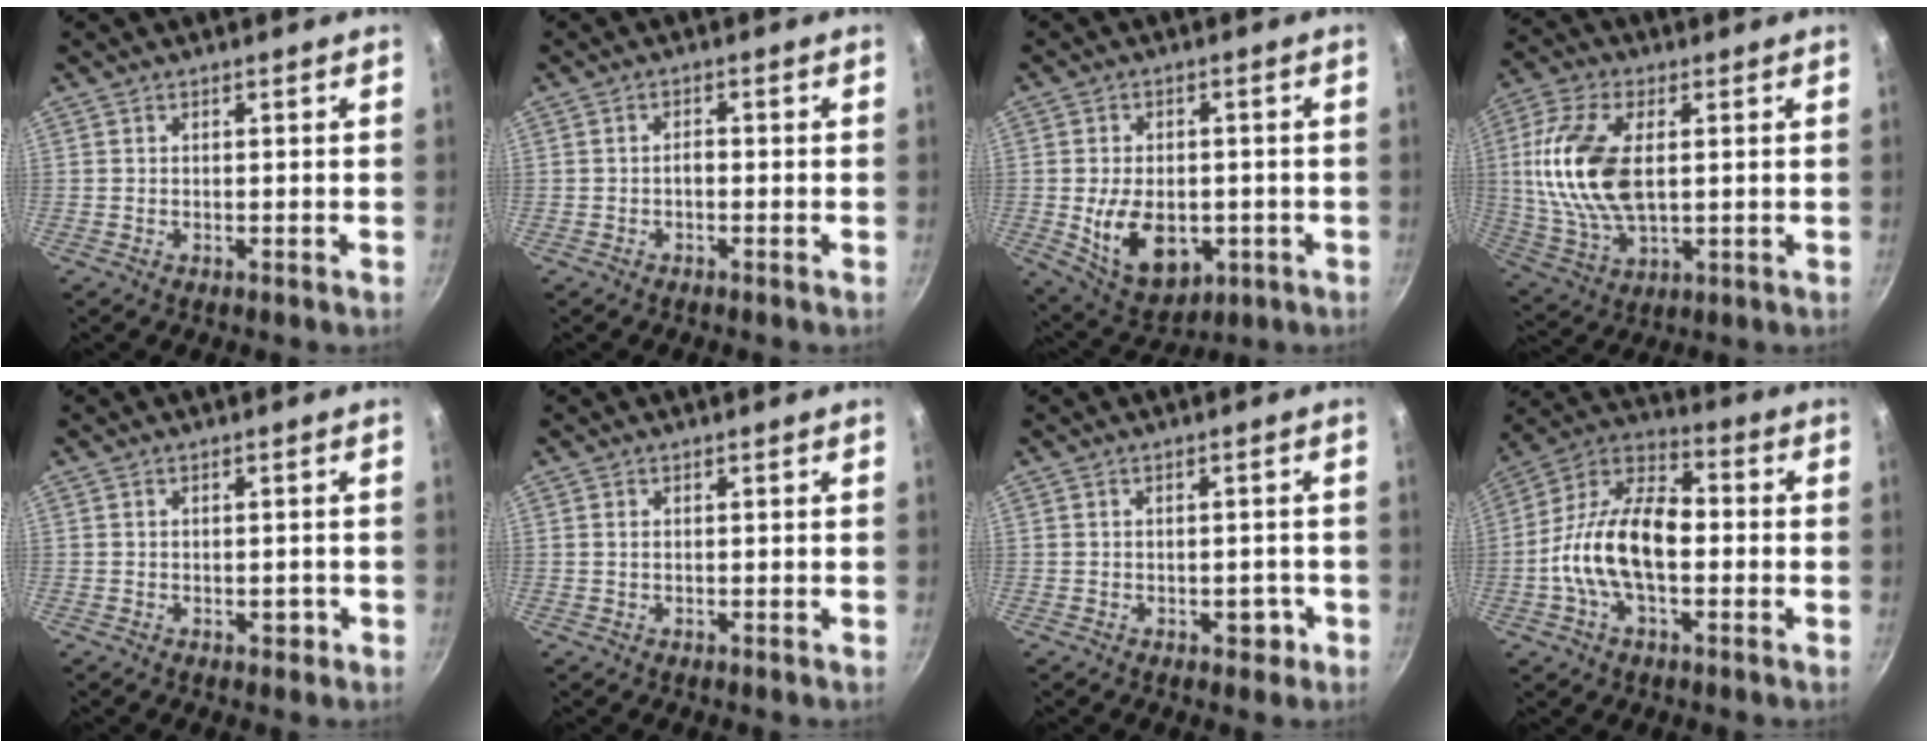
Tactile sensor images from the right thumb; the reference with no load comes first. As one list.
[{"total": 1.4, "force": [-0.5, 0.8, 1.1], "torque": [-0.012, 0.004, -0.010]}, {"total": 13.1, "force": [-2.8, 8.6, 9.4], "torque": [-0.133, 0.000, -0.022]}, {"total": 17.1, "force": [2.1, 9.0, 14.4], "torque": [-0.306, -0.007, 0.044]}, {"total": 1.5, "force": [-0.6, 1.0, 0.9], "torque": [-0.002, 0.003, -0.009]}, {"total": 0.0}, {"total": 2.6, "force": [-1.2, 1.7, 1.6], "torque": [-0.004, 0.010, -0.014]}, {"total": 16.7, "force": [-2.0, 9.0, 13.9], "torque": [-0.258, 0.039, -0.043]}]